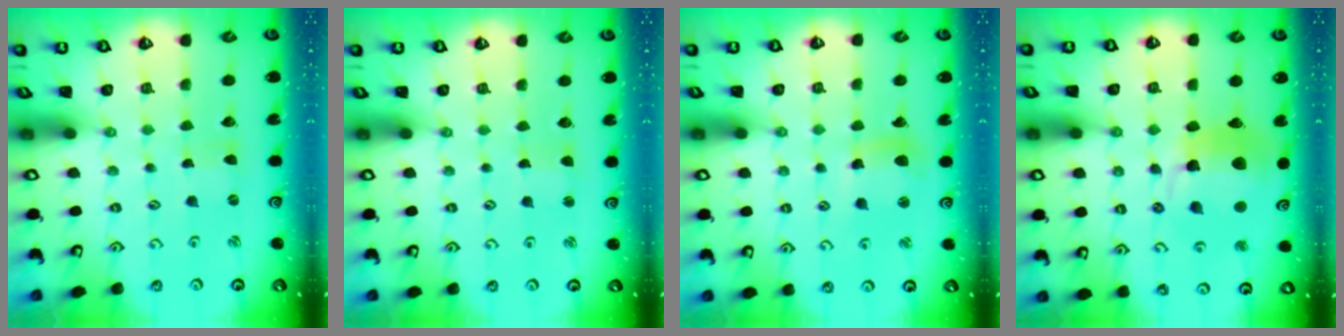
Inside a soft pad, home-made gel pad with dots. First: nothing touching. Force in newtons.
{"total": 1.0, "press": 1.0, "slide": 0.0}
{"total": 9.7, "press": 9.6, "slide": 1.2}
{"total": 17.6, "press": 17.5, "slide": 2.3}